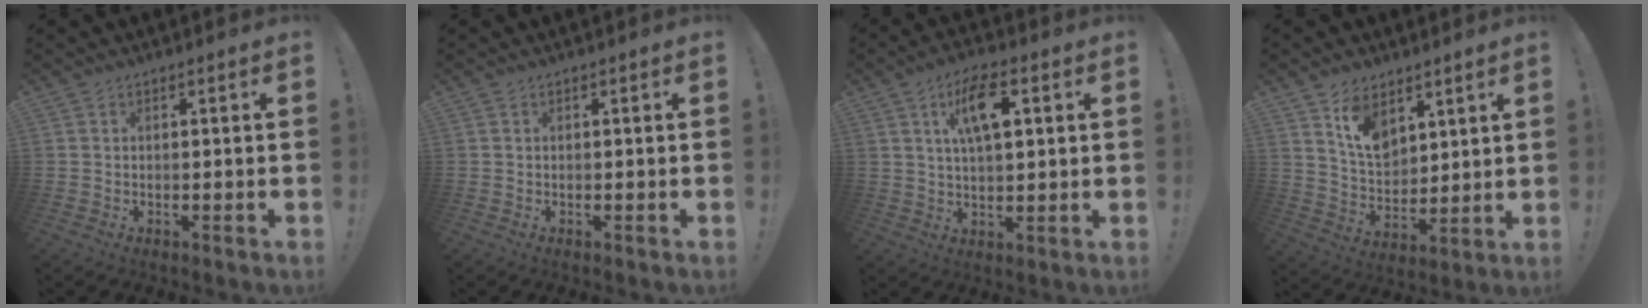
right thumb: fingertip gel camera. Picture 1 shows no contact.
{"total": 0.0}
{"total": 10.8, "force": [3.7, 4.8, 8.9], "torque": [-0.143, 0.002, 0.062]}
{"total": 10.3, "force": [6.9, 6.3, 4.3], "torque": [-0.078, -0.044, 0.134]}